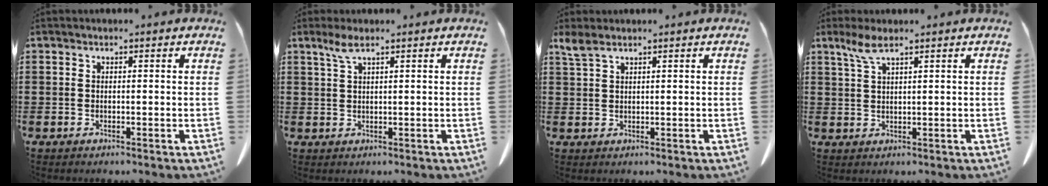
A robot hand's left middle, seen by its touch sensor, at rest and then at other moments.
{"total": 2.7, "force": [1.7, 0.4, 2.0], "torque": [-0.045, 0.003, 0.031]}
{"total": 2.5, "force": [1.7, 0.6, 1.8], "torque": [-0.041, 0.002, 0.031]}
{"total": 3.6, "force": [2.3, 0.6, 2.6], "torque": [-0.060, 0.002, 0.042]}